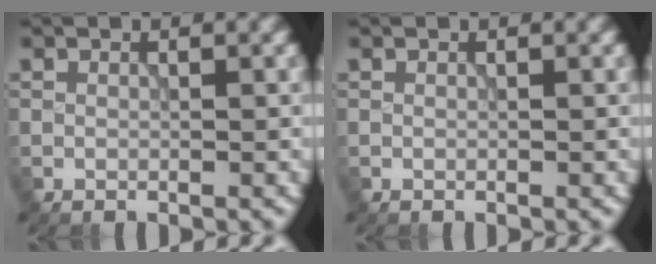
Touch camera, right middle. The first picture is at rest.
{"total": 0.0}